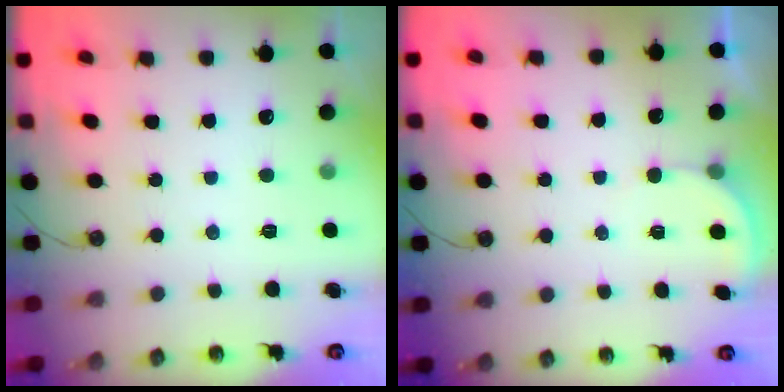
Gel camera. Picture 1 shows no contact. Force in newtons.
{"total": 2.2, "press": 2.2, "slide": 0.2}